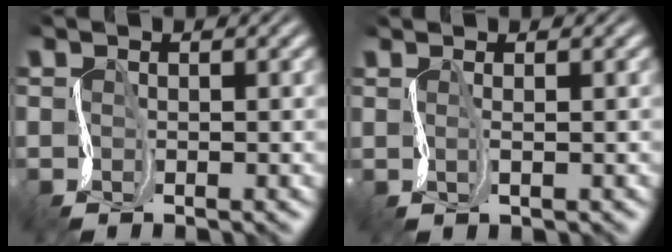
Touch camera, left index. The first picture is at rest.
{"total": 0.8, "force": [0.7, -0.3, -0.2], "torque": [-0.003, 0.000, 0.014]}